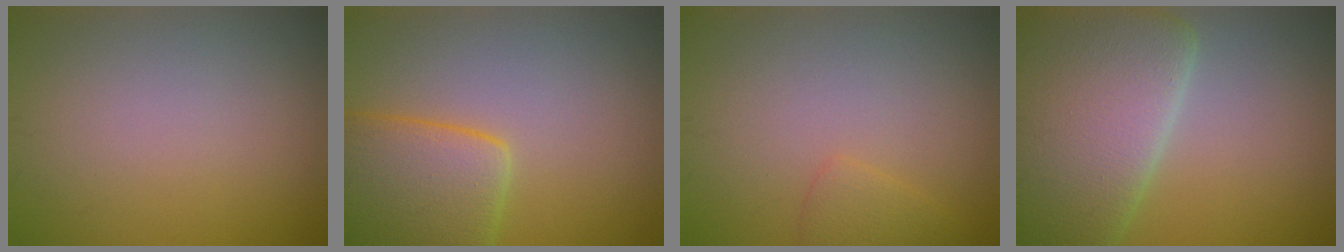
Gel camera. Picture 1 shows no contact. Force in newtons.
{"total": 6.9, "press": 6.9, "slide": 0.5}
{"total": 1.5, "press": 1.5, "slide": 0.0}
{"total": 11.8, "press": 11.8, "slide": 0.6}